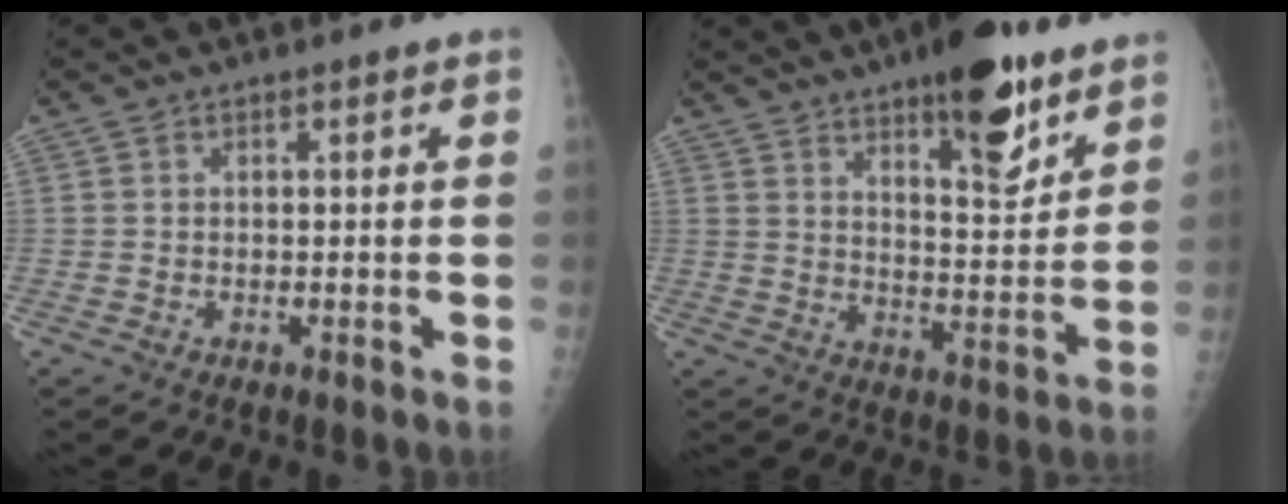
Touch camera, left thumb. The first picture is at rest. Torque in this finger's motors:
{"motor_torque": [2.33, 1.21, 1.37, -1.41, 0.44]}